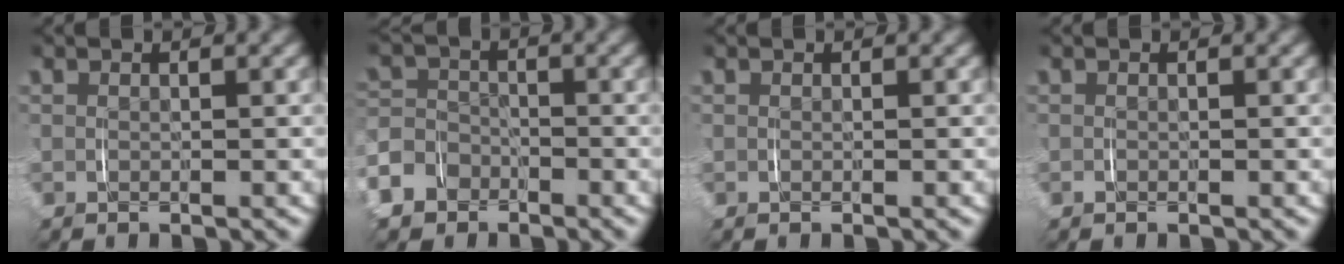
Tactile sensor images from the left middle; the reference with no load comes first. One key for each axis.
{"total": 7.2, "fx": -3.3, "fy": 6.2, "fz": 1.5, "tx": -0.043, "ty": -0.017, "tz": -0.066}
{"total": 0.0}
{"total": 0.0}